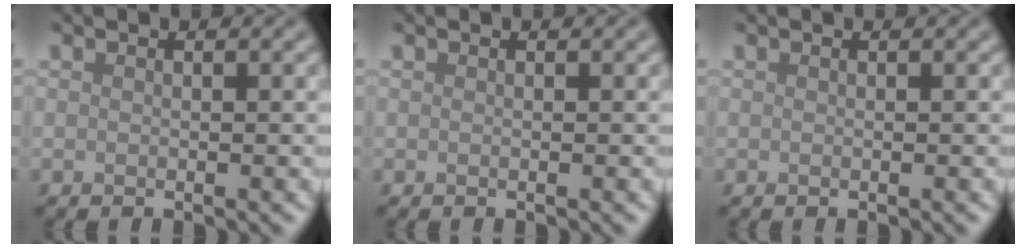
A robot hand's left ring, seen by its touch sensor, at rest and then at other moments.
{"total": 0.0}
{"total": 0.0}